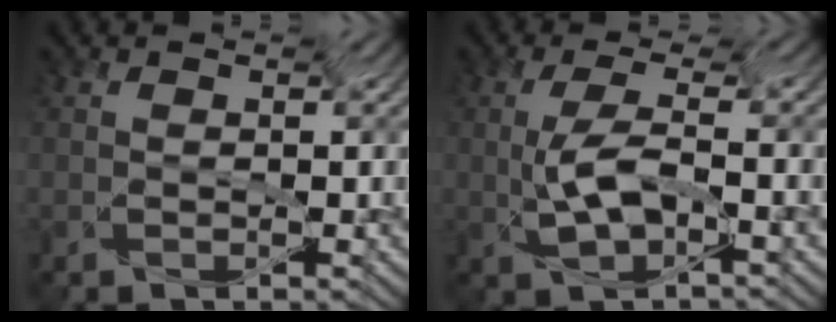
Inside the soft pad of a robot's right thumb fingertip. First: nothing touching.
{"total": 3.6, "force": [-2.5, 0.2, 2.5], "torque": [-0.061, 0.004, -0.040]}